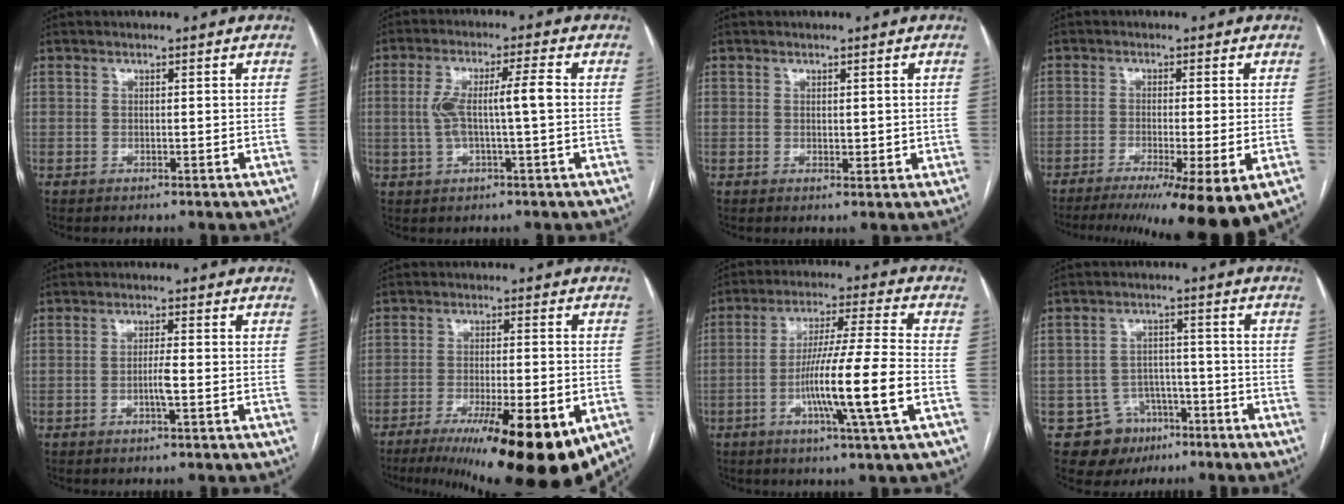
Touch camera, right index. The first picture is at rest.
{"total": 7.1, "force": [0.1, 0.6, 7.1], "torque": [-0.142, 0.018, 0.002]}
{"total": 1.6, "force": [0.4, 1.1, 1.0], "torque": [-0.012, -0.006, 0.010]}
{"total": 14.4, "force": [-9.7, 0.3, 10.6], "torque": [-0.125, -0.030, -0.147]}
{"total": 2.5, "force": [-0.7, 0.1, 2.4], "torque": [-0.047, -0.001, -0.014]}
{"total": 18.6, "force": [-9.8, 3.3, 15.4], "torque": [-0.186, -0.030, -0.148]}
{"total": 13.7, "force": [-3.8, -1.2, 13.1], "torque": [-0.236, -0.008, -0.074]}
{"total": 8.3, "force": [-4.5, 6.9, 1.1], "torque": [-0.013, 0.014, -0.057]}